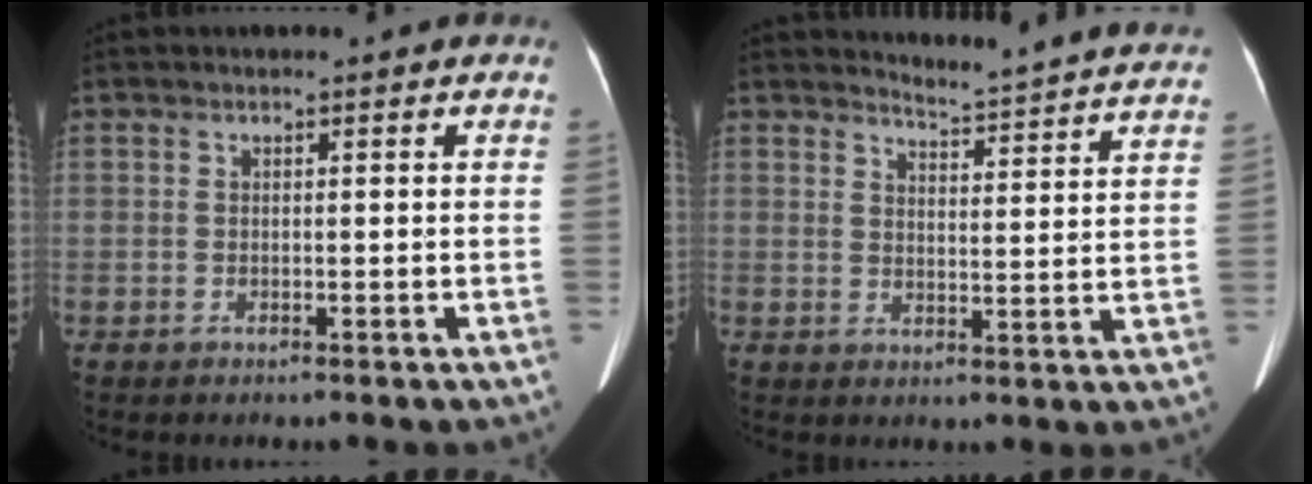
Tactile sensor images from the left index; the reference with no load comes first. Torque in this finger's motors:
{"motor_torque": [-0.04, -0.59, -0.01, 0.00]}